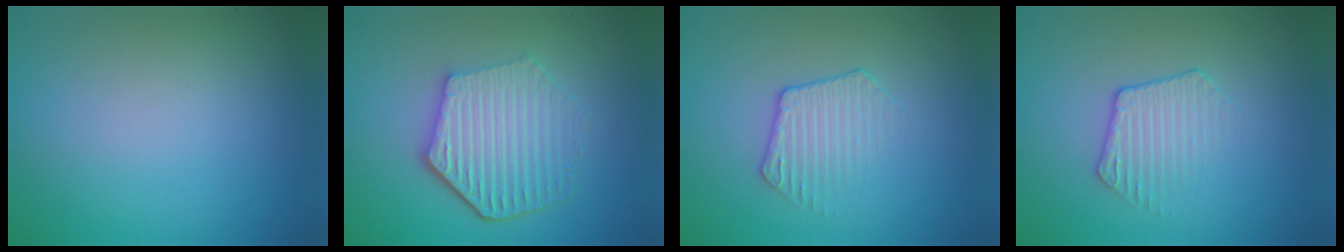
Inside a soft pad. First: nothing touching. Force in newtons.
{"total": 5.8, "press": 4.4, "slide": 3.7}
{"total": 2.1, "press": 1.5, "slide": 1.4}
{"total": 2.1, "press": 1.5, "slide": 1.4}